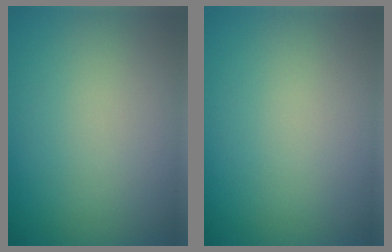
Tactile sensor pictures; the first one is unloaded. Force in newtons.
{"total": 0.0}